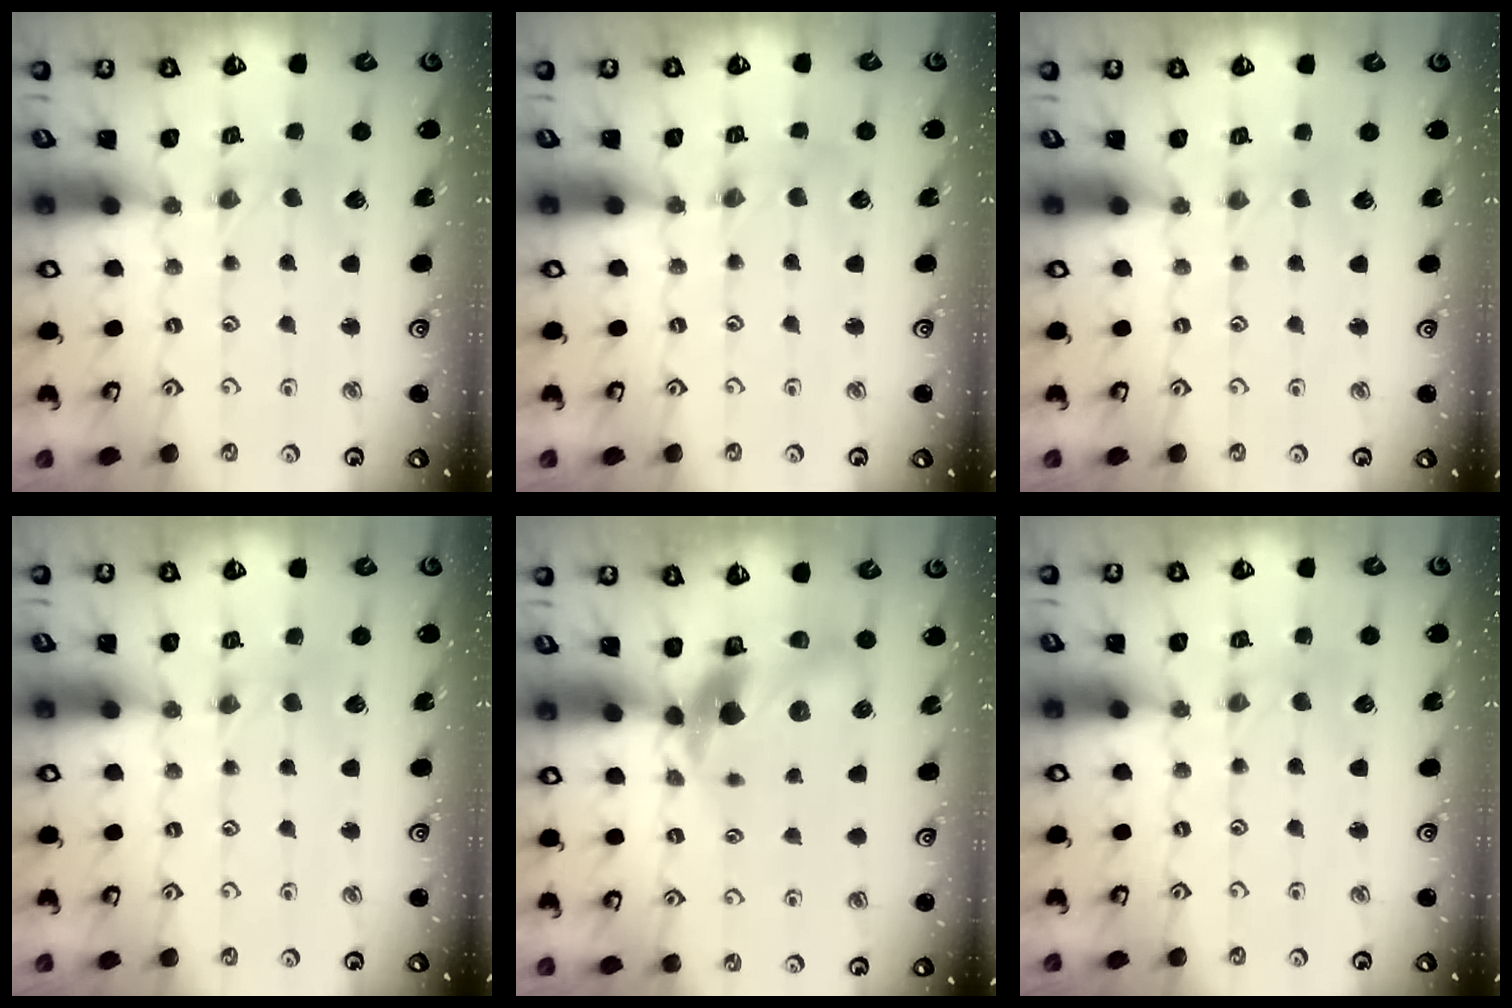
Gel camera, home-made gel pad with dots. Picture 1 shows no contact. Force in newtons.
{"total": 2.4, "press": 2.4, "slide": 0.3}
{"total": 0.0}
{"total": 1.8, "press": 1.7, "slide": 0.5}
{"total": 11.1, "press": 11.0, "slide": 1.6}
{"total": 1.0, "press": 1.0, "slide": 0.2}